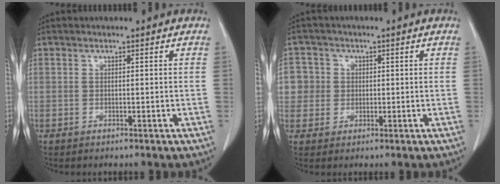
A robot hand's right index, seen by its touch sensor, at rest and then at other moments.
{"total": 5.6, "force": [0.9, 5.5, 0.4], "torque": [-0.004, 0.017, 0.018]}